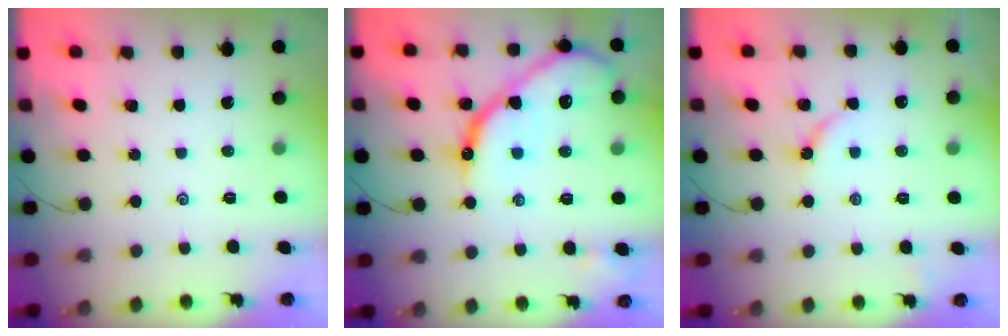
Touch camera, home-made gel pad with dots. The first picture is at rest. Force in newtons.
{"total": 17.1, "press": 17.1, "slide": 1.3}
{"total": 4.1, "press": 4.0, "slide": 0.4}